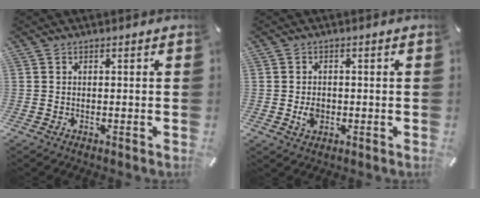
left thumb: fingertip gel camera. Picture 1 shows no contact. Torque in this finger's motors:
{"motor_torque": [0.01, 0.06, 0.14, -0.13, 0.01]}